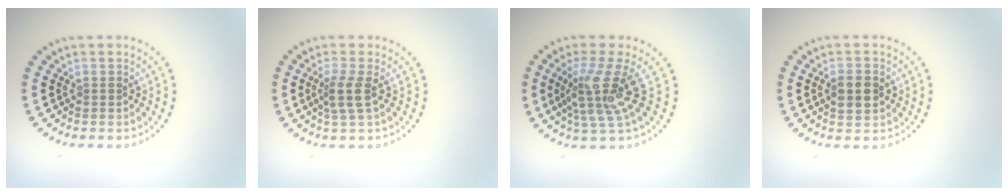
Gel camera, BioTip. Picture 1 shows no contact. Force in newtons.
{"total": 2.1, "press": 1.7, "slide": 1.2}
{"total": 4.4, "press": 3.2, "slide": 3.0}
{"total": 2.9, "press": 2.9, "slide": 0.1}